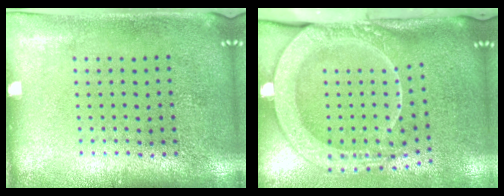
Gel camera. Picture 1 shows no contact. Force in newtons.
{"total": 2.8, "press": 2.2, "slide": 1.8}